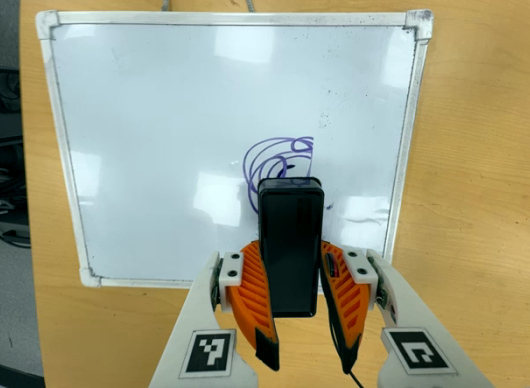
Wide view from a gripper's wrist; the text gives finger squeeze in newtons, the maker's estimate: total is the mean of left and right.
{"total": 9.3, "left": 7.2, "right": 11.4}